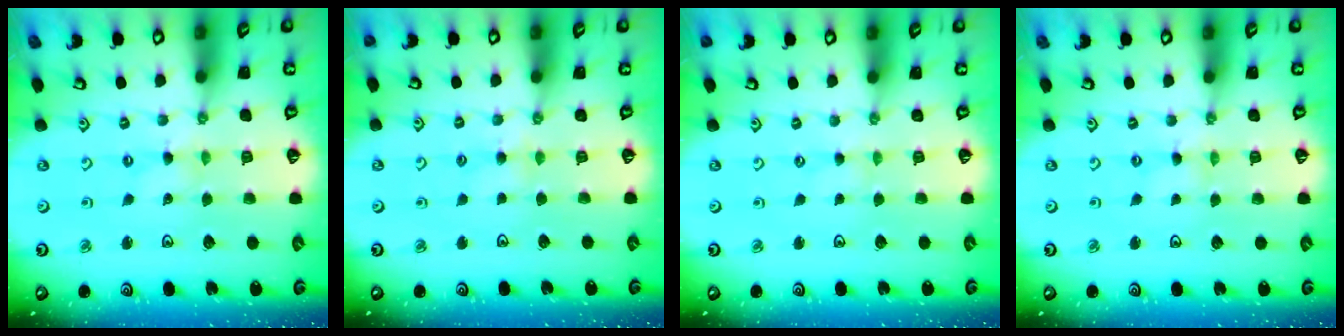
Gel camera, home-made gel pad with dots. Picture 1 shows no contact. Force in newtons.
{"total": 4.2, "press": 4.2, "slide": 0.5}
{"total": 0.0}
{"total": 0.0}